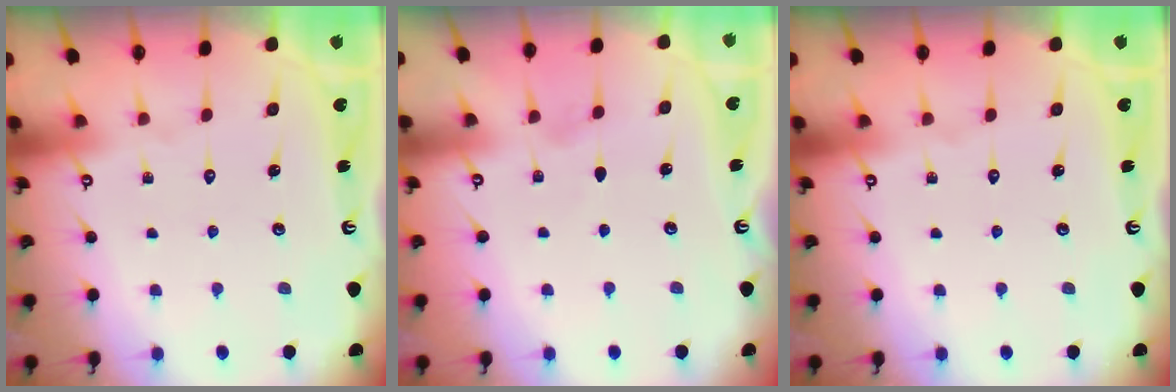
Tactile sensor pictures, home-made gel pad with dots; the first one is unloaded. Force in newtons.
{"total": 4.6, "press": 4.0, "slide": 2.3}
{"total": 0.0}